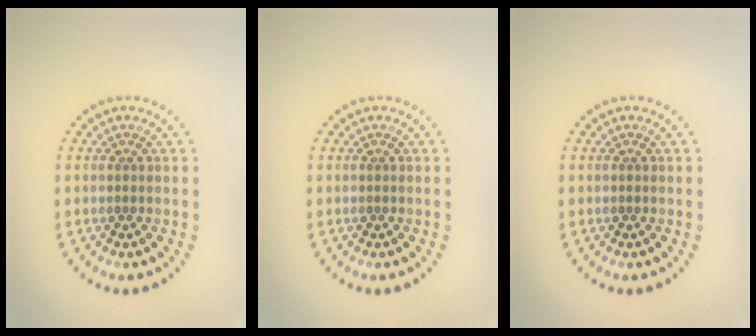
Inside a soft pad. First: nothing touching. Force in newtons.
{"total": 0.0}
{"total": 0.0}